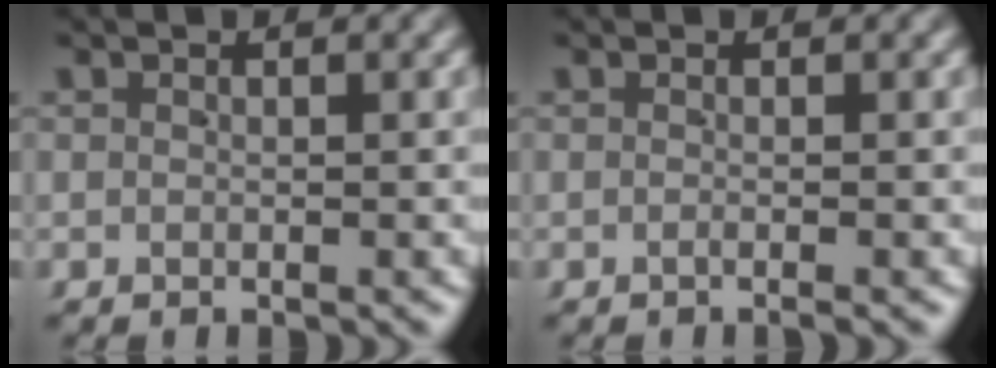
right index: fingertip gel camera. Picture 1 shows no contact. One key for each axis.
{"total": 0.7, "fx": -0.5, "fy": -0.1, "fz": 0.5, "tx": -0.003, "ty": 0.004, "tz": -0.012}